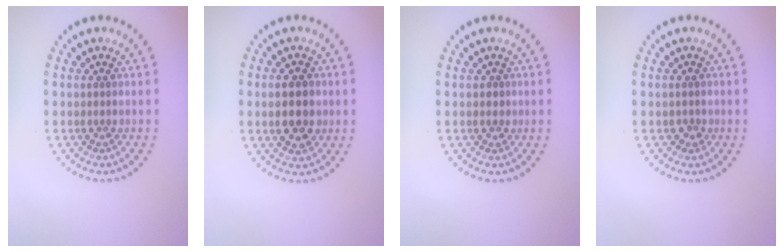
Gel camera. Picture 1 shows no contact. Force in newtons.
{"total": 4.5, "press": 4.5, "slide": 0.1}
{"total": 0.6, "press": 0.2, "slide": 0.6}
{"total": 0.9, "press": 0.9, "slide": 0.3}